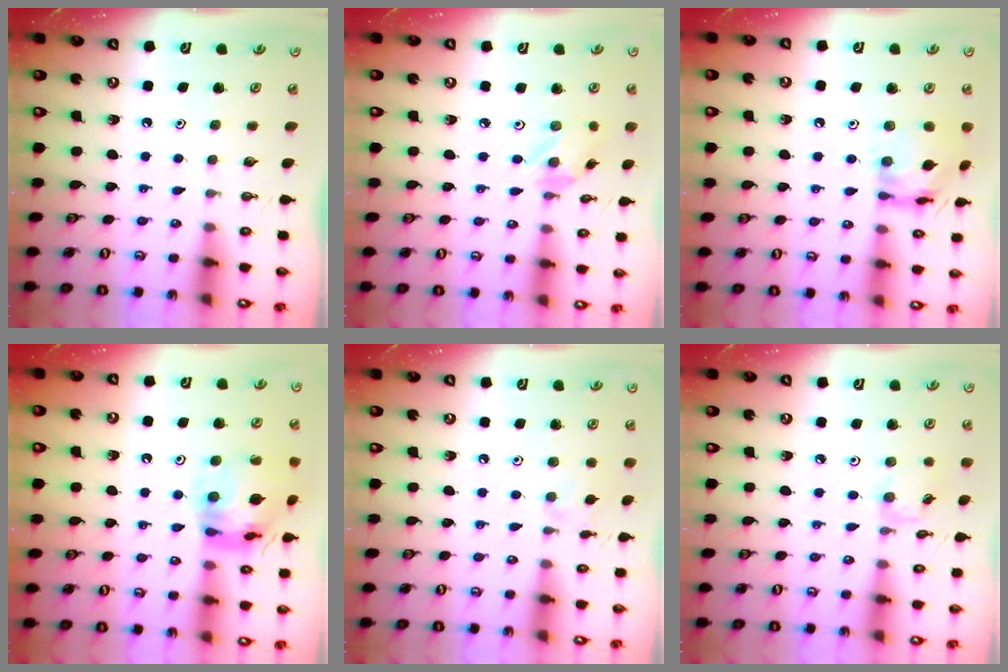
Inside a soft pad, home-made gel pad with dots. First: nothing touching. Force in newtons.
{"total": 2.1, "press": 2.1, "slide": 0.1}
{"total": 13.5, "press": 13.4, "slide": 1.1}
{"total": 15.0, "press": 14.9, "slide": 1.6}
{"total": 1.9, "press": 1.8, "slide": 0.6}
{"total": 3.3, "press": 3.3, "slide": 0.3}